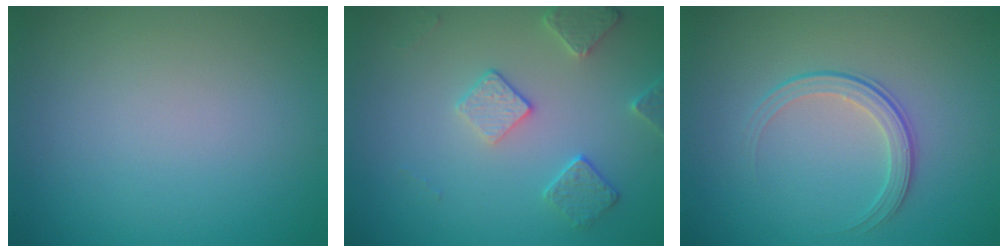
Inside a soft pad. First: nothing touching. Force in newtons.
{"total": 2.9, "press": 2.8, "slide": 0.9}
{"total": 2.1, "press": 1.5, "slide": 1.5}